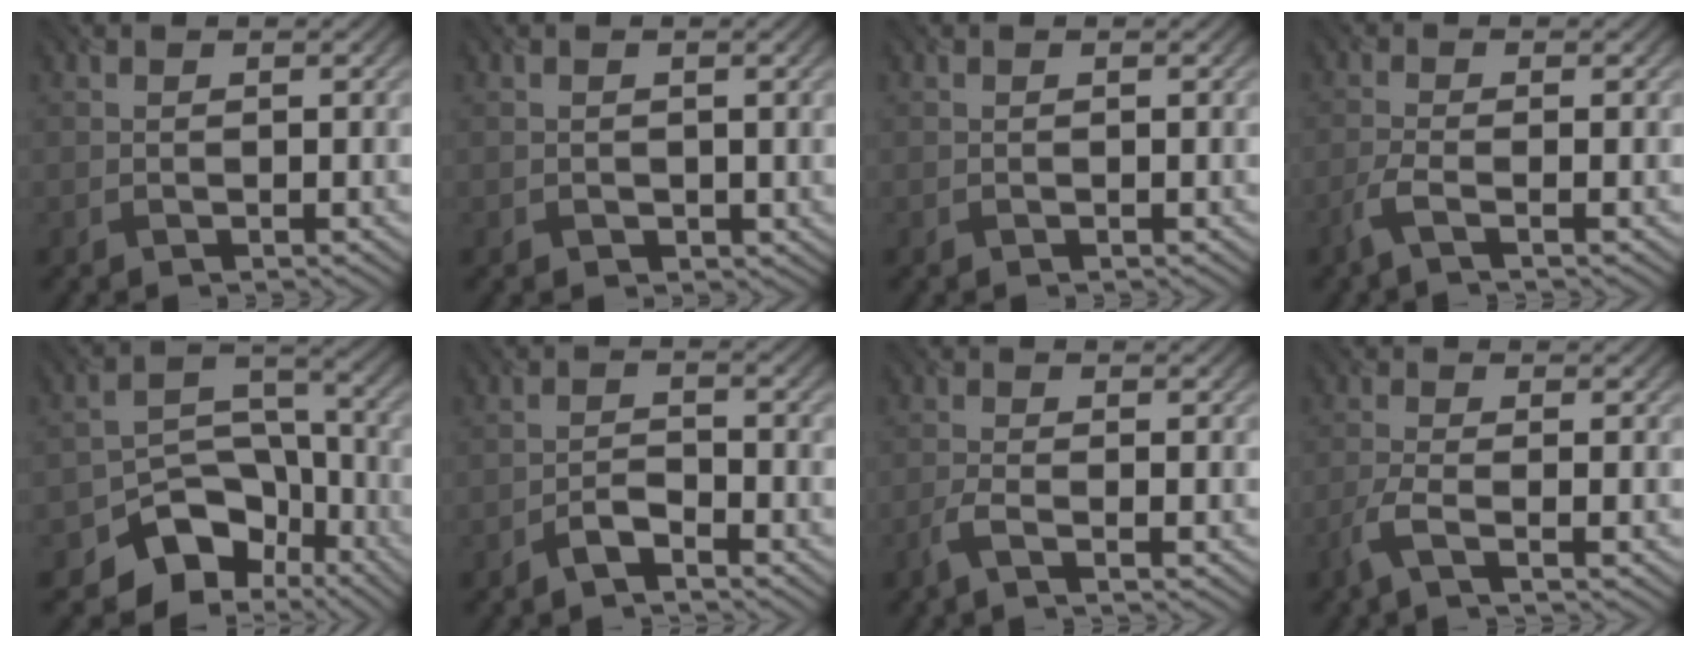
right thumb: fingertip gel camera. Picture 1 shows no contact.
{"total": 0.8, "force": [-0.1, 0.8, 0.1], "torque": [-0.004, -0.007, -0.005]}
{"total": 0.0}
{"total": 2.6, "force": [-1.5, 0.4, 2.1], "torque": [-0.046, 0.002, -0.042]}
{"total": 10.6, "force": [-6.5, 6.9, 4.7], "torque": [-0.070, -0.015, -0.112]}
{"total": 2.5, "force": [-2.0, 0.7, 1.3], "torque": [-0.023, 0.006, -0.044]}
{"total": 2.2, "force": [-1.4, 0.3, 1.7], "torque": [-0.038, 0.002, -0.038]}
{"total": 3.0, "force": [-1.7, 0.5, 2.4], "torque": [-0.054, 0.002, -0.049]}